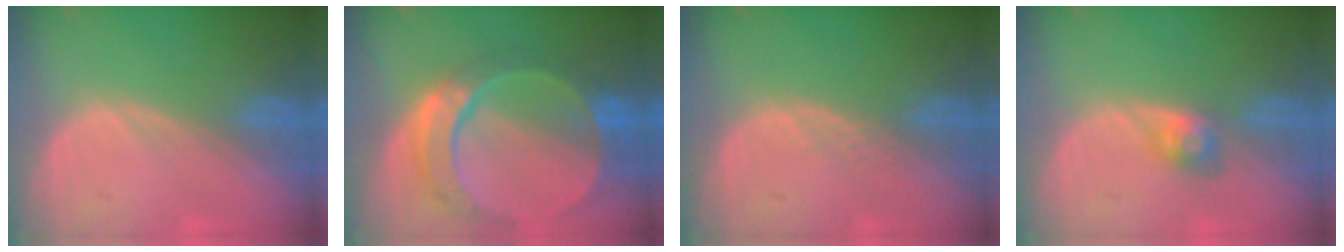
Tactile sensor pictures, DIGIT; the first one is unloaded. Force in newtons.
{"total": 10.5, "press": 8.9, "slide": 5.6}
{"total": 1.0, "press": 1.0, "slide": 0.1}
{"total": 2.9, "press": 2.7, "slide": 1.2}